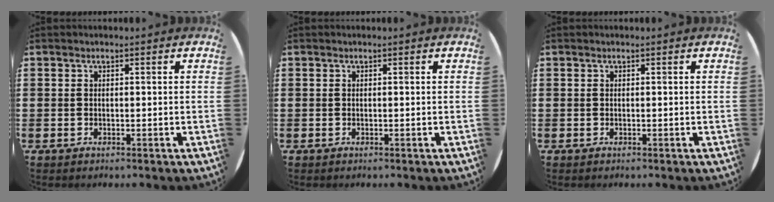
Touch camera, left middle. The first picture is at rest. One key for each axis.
{"total": 0.0}
{"total": 0.0}